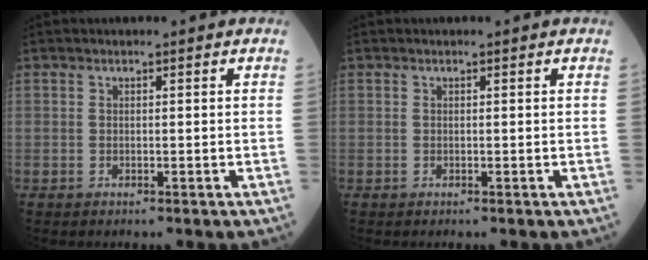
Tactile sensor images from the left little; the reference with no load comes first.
{"total": 0.0}